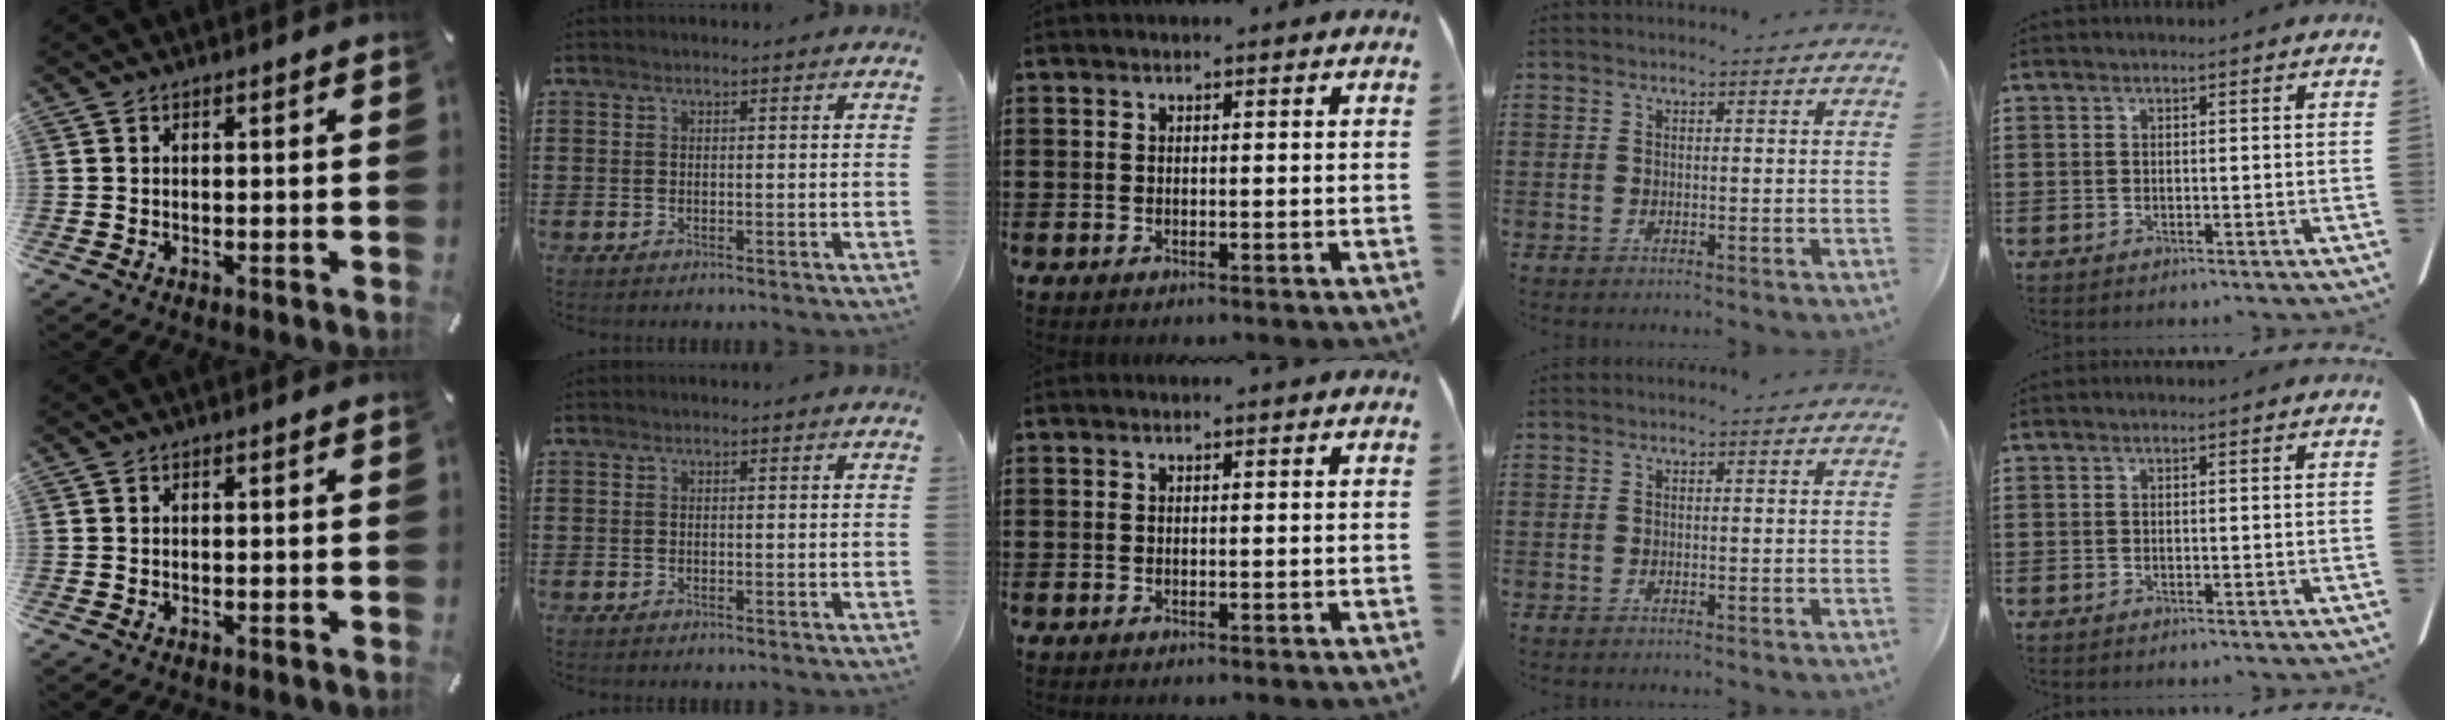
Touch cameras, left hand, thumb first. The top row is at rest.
{}